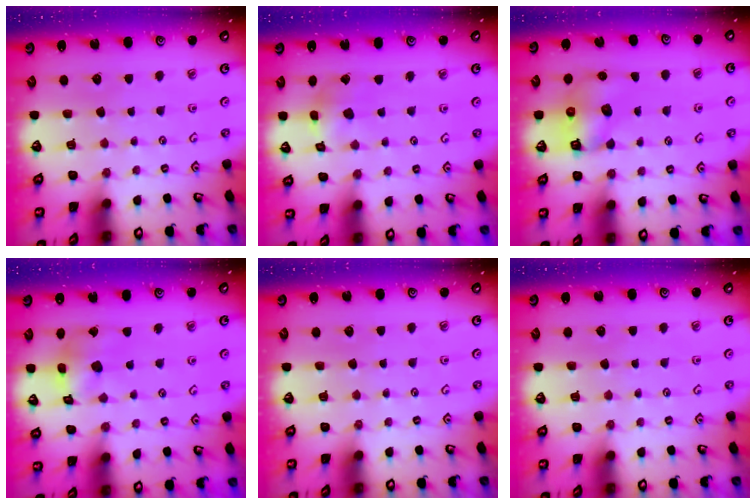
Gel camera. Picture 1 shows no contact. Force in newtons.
{"total": 3.7, "press": 3.7, "slide": 0.3}
{"total": 6.4, "press": 6.4, "slide": 0.4}
{"total": 10.1, "press": 10.1, "slide": 1.1}
{"total": 0.0}
{"total": 0.0}